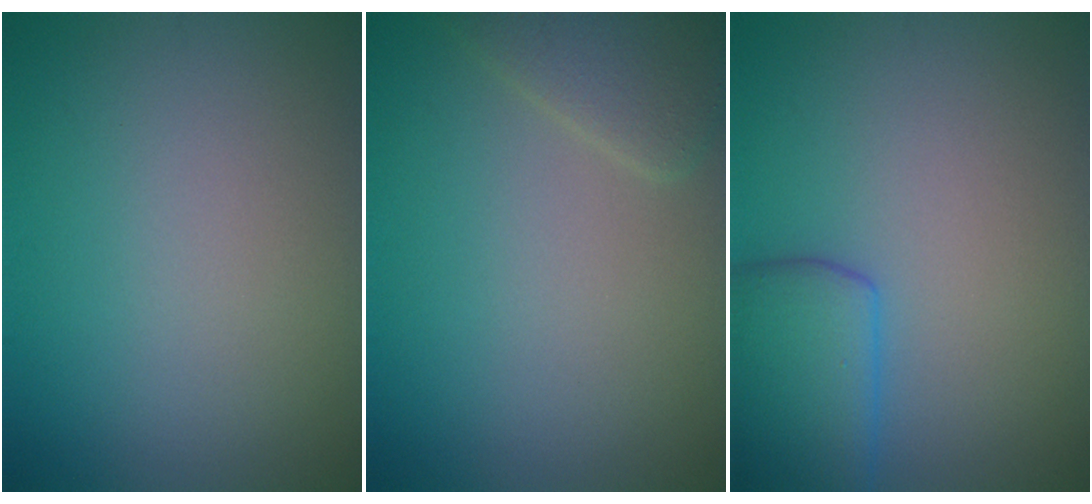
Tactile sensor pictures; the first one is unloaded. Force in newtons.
{"total": 2.4, "press": 2.4, "slide": 0.2}
{"total": 4.9, "press": 4.8, "slide": 0.3}